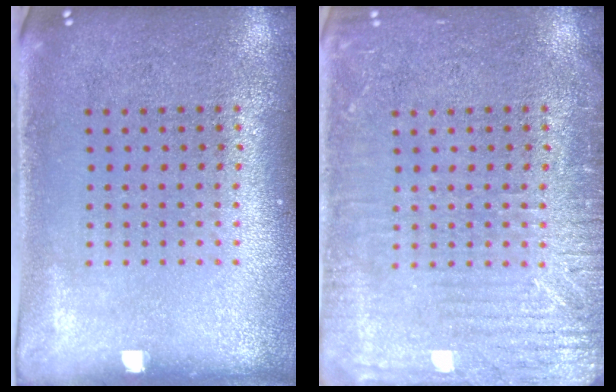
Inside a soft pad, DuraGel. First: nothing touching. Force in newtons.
{"total": 3.9, "press": 3.8, "slide": 0.4}